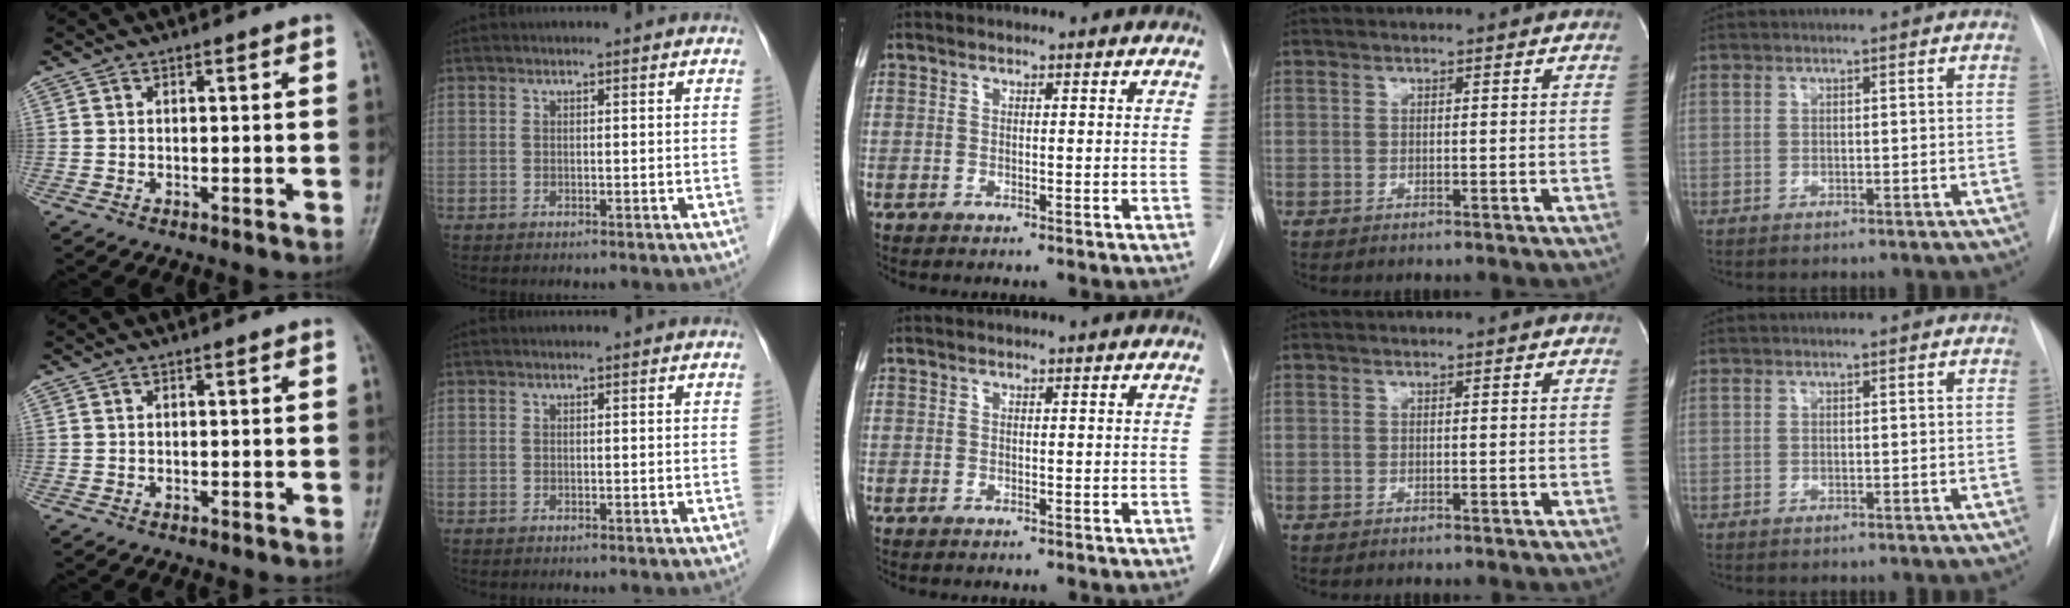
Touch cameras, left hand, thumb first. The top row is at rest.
{}